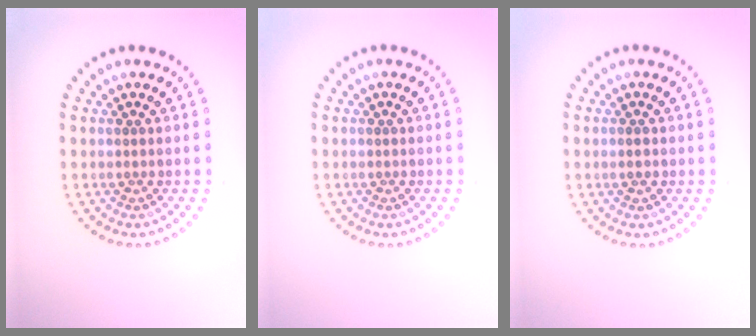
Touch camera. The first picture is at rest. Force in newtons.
{"total": 0.0}
{"total": 1.0, "press": 1.0, "slide": 0.2}